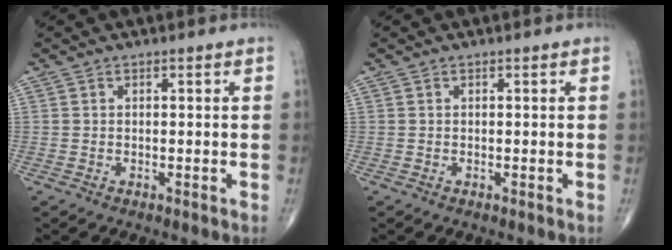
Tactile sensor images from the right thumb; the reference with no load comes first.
{"total": 0.0}